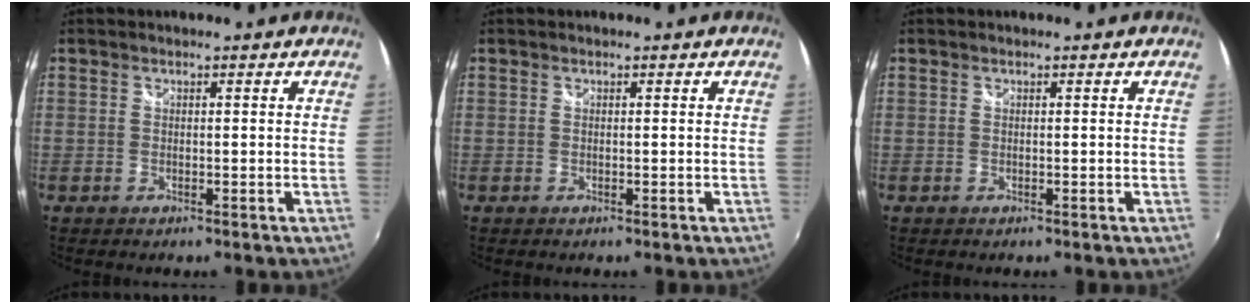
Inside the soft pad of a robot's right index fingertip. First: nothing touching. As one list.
[{"total": 0.0}, {"total": 0.0}]